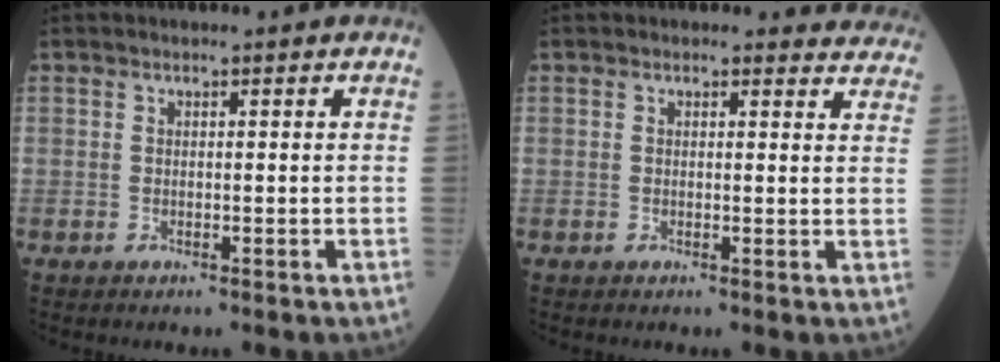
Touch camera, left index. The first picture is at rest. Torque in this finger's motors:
{"motor_torque": [0.06, -0.21, 0.12, 0.01]}